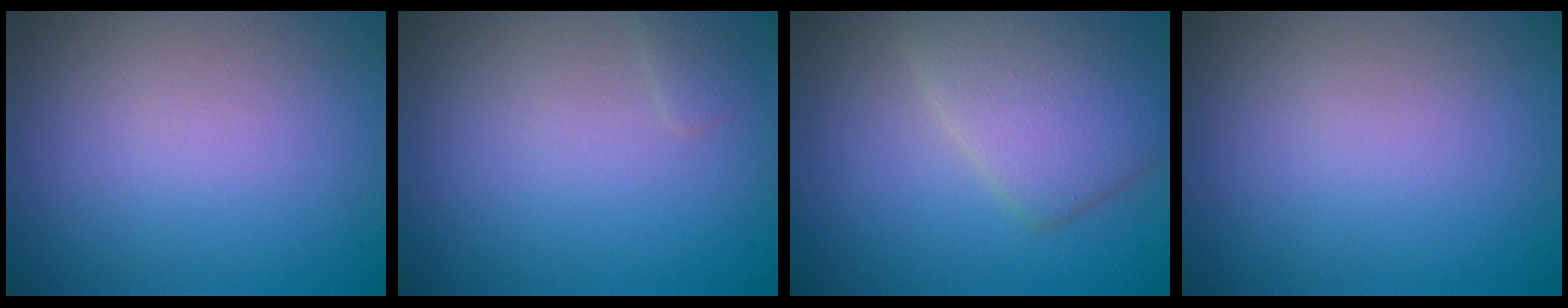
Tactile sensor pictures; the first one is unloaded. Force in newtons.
{"total": 0.8, "press": 0.8, "slide": 0.0}
{"total": 4.8, "press": 4.8, "slide": 0.3}
{"total": 0.0}